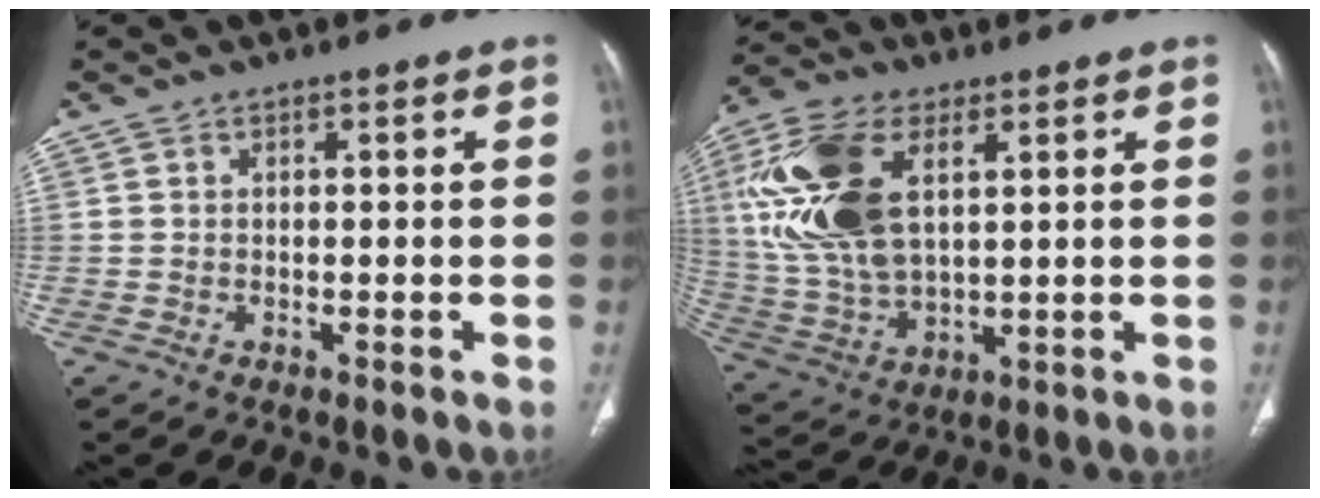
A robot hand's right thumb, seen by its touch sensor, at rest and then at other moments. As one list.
[{"total": 18.8, "force": [5.4, 10.4, 14.8], "torque": [-0.305, -0.006, 0.106]}]